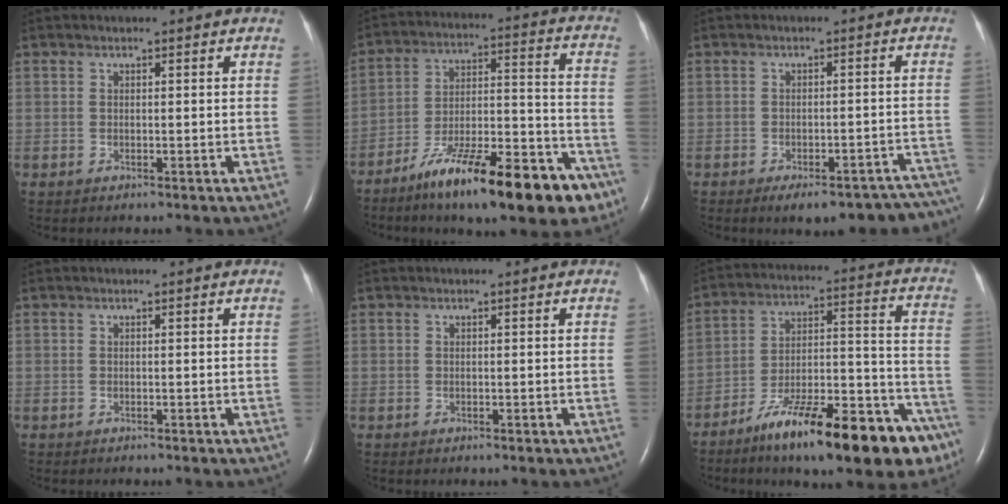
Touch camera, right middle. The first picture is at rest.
{"total": 21.8, "force": [-14.8, 5.0, 15.3], "torque": [-0.190, 0.024, -0.232]}
{"total": 14.2, "force": [-12.4, 4.3, 5.4], "torque": [-0.015, 0.032, -0.136]}
{"total": 0.0}
{"total": 0.0}
{"total": 22.7, "force": [-15.5, 5.1, 15.8], "torque": [-0.178, 0.035, -0.238]}